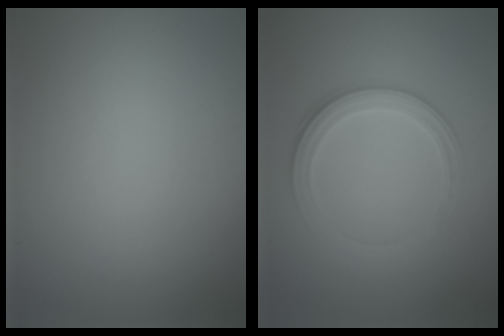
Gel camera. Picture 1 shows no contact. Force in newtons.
{"total": 2.8, "press": 2.6, "slide": 0.9}